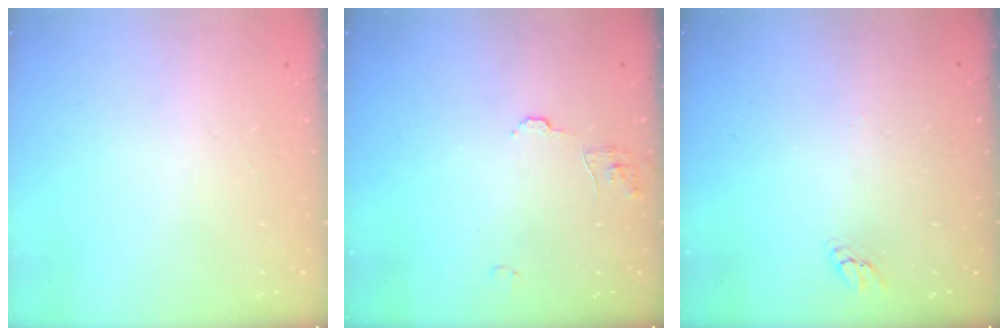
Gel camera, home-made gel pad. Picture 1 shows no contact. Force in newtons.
{"total": 8.0, "press": 8.0, "slide": 0.6}
{"total": 2.2, "press": 2.2, "slide": 0.2}